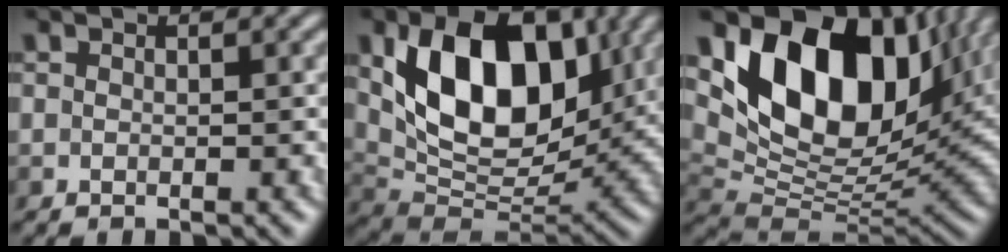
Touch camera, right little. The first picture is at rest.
{"total": 11.3, "force": [3.2, 7.2, 8.2], "torque": [-0.136, -0.002, 0.058]}
{"total": 13.3, "force": [5.4, 7.6, 9.5], "torque": [-0.161, 0.021, 0.091]}